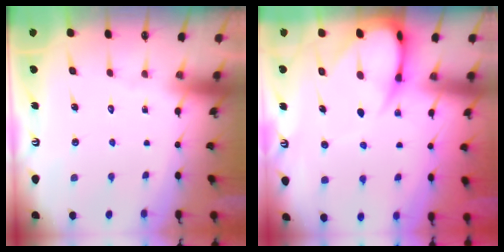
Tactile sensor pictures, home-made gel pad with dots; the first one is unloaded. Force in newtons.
{"total": 8.3, "press": 8.3, "slide": 0.9}